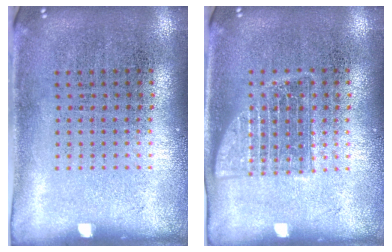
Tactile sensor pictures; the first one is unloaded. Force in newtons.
{"total": 1.2, "press": 1.2, "slide": 0.2}